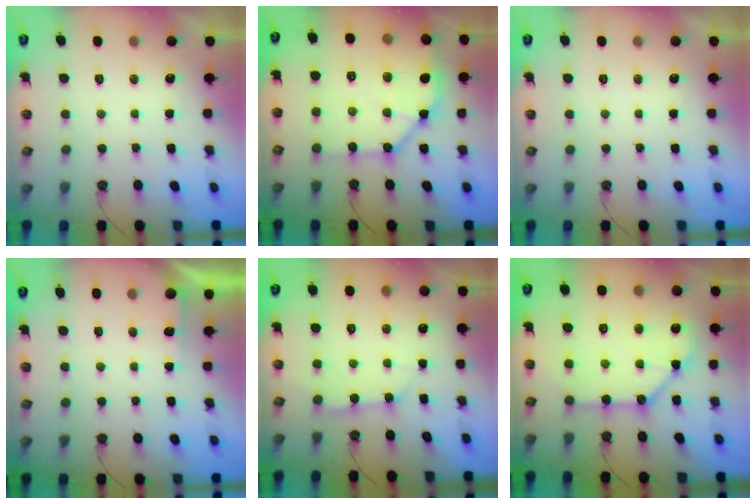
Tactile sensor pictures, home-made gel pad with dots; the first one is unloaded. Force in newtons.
{"total": 13.8, "press": 13.8, "slide": 1.1}
{"total": 0.0}
{"total": 3.3, "press": 3.3, "slide": 0.5}
{"total": 3.0, "press": 2.9, "slide": 0.3}
{"total": 12.7, "press": 12.6, "slide": 1.5}